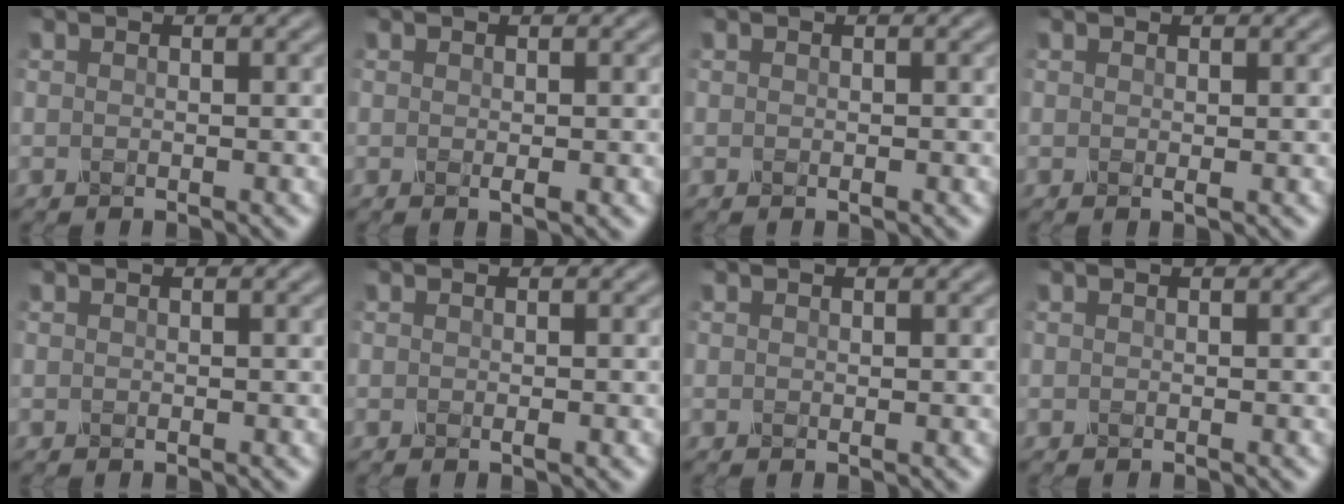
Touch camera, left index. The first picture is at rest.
{"total": 0.6, "force": [-0.1, 0.3, 0.6], "torque": [-0.010, -0.001, 0.002]}
{"total": 0.0}
{"total": 0.0}
{"total": 0.0}
{"total": 0.6, "force": [-0.4, 0.1, 0.4], "torque": [-0.007, -0.001, -0.003]}
{"total": 0.0}
{"total": 0.0}